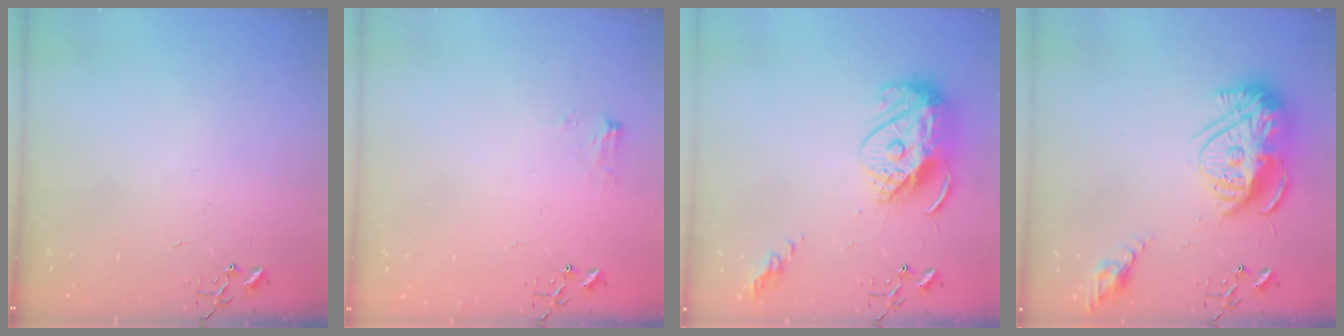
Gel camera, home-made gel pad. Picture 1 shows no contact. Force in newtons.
{"total": 6.8, "press": 6.8, "slide": 0.8}
{"total": 15.1, "press": 15.0, "slide": 1.1}
{"total": 17.6, "press": 17.5, "slide": 1.6}